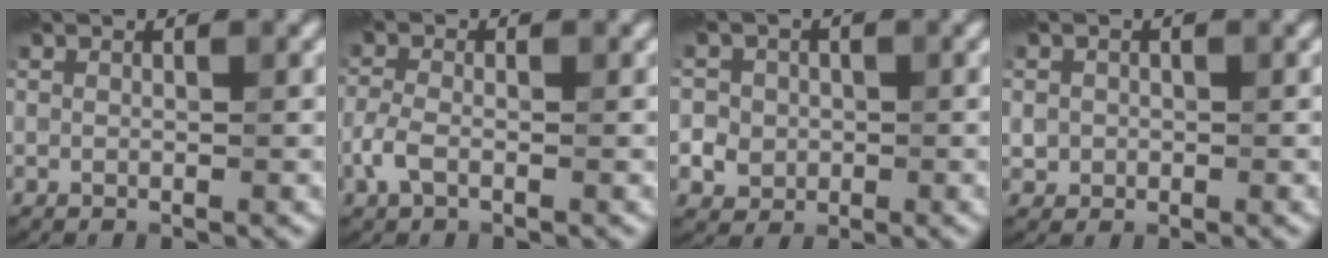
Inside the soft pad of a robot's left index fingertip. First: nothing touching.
{"total": 2.1, "force": [-0.9, 1.1, 1.5], "torque": [-0.038, 0.002, -0.026]}
{"total": 5.0, "force": [-0.3, 4.8, 1.5], "torque": [-0.011, 0.019, -0.018]}
{"total": 1.3, "force": [0.0, 1.3, 0.2], "torque": [0.009, -0.005, 0.002]}